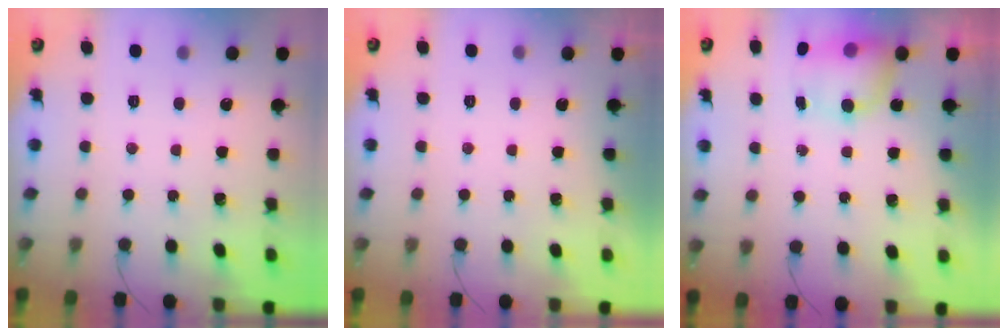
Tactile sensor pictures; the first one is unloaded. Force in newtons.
{"total": 0.0}
{"total": 8.0, "press": 8.0, "slide": 0.5}